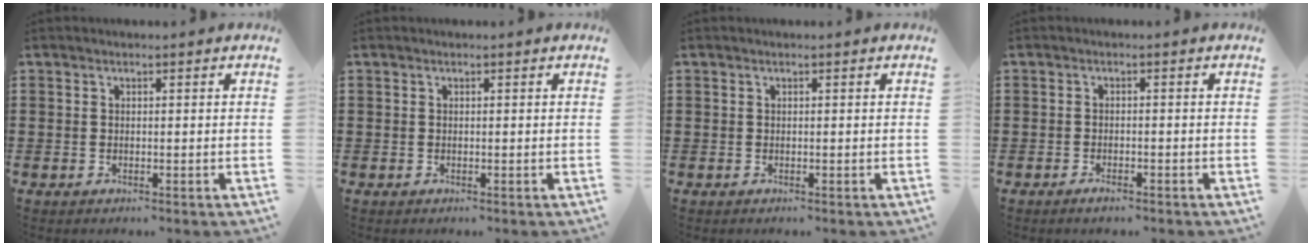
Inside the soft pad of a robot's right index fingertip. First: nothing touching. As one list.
[{"total": 0.0}, {"total": 0.0}, {"total": 1.2, "force": [-1.1, 0.2, 0.4], "torque": [-0.010, -0.004, -0.020]}]